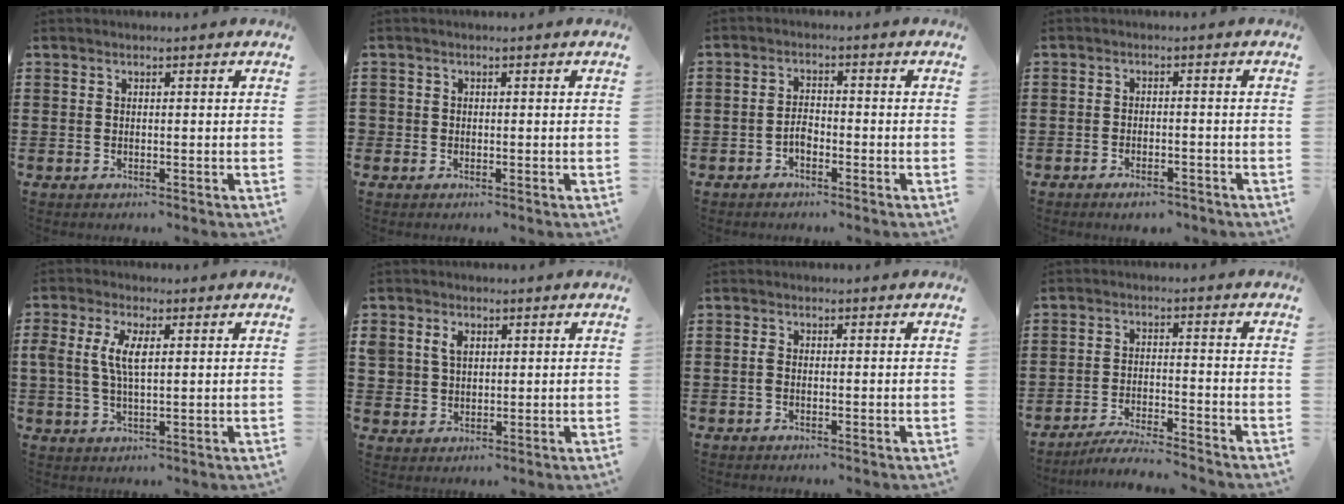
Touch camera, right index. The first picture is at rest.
{"total": 0.7, "force": [-0.3, 0.7, 0.1], "torque": [-0.003, 0.003, -0.007]}
{"total": 2.3, "force": [-1.3, 1.2, 1.4], "torque": [-0.030, 0.003, -0.026]}
{"total": 2.3, "force": [-2.1, 0.3, 0.8], "torque": [-0.019, -0.001, -0.039]}
{"total": 5.5, "force": [1.2, 2.4, 4.9], "torque": [-0.109, 0.006, 0.017]}
{"total": 3.4, "force": [1.4, 2.8, 1.3], "torque": [-0.038, 0.013, 0.024]}
{"total": 1.2, "force": [-0.3, 0.6, 1.0], "torque": [-0.027, -0.003, -0.009]}
{"total": 4.6, "force": [-4.4, -0.4, 1.1], "torque": [-0.028, -0.008, -0.089]}